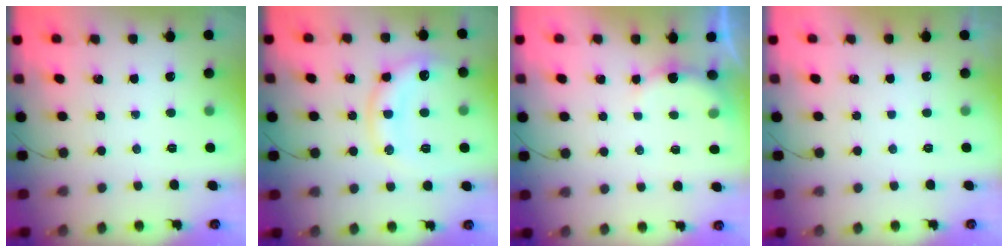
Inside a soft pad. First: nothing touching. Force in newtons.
{"total": 11.9, "press": 11.8, "slide": 1.4}
{"total": 5.6, "press": 5.5, "slide": 1.1}
{"total": 2.8, "press": 2.8, "slide": 0.1}